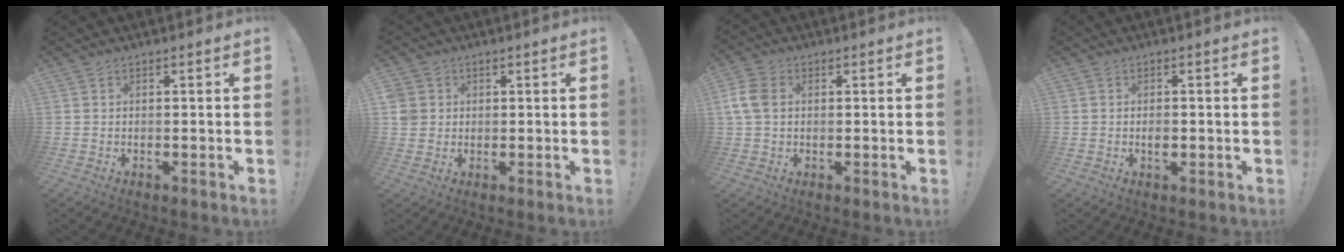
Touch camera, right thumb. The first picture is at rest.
{"total": 4.2, "force": [0.9, 4.0, 1.2], "torque": [-0.033, -0.002, 0.017]}
{"total": 7.1, "force": [1.3, 5.0, 4.9], "torque": [-0.110, 0.003, 0.025]}
{"total": 1.9, "force": [-0.5, 1.1, 1.5], "torque": [-0.012, -0.003, -0.012]}